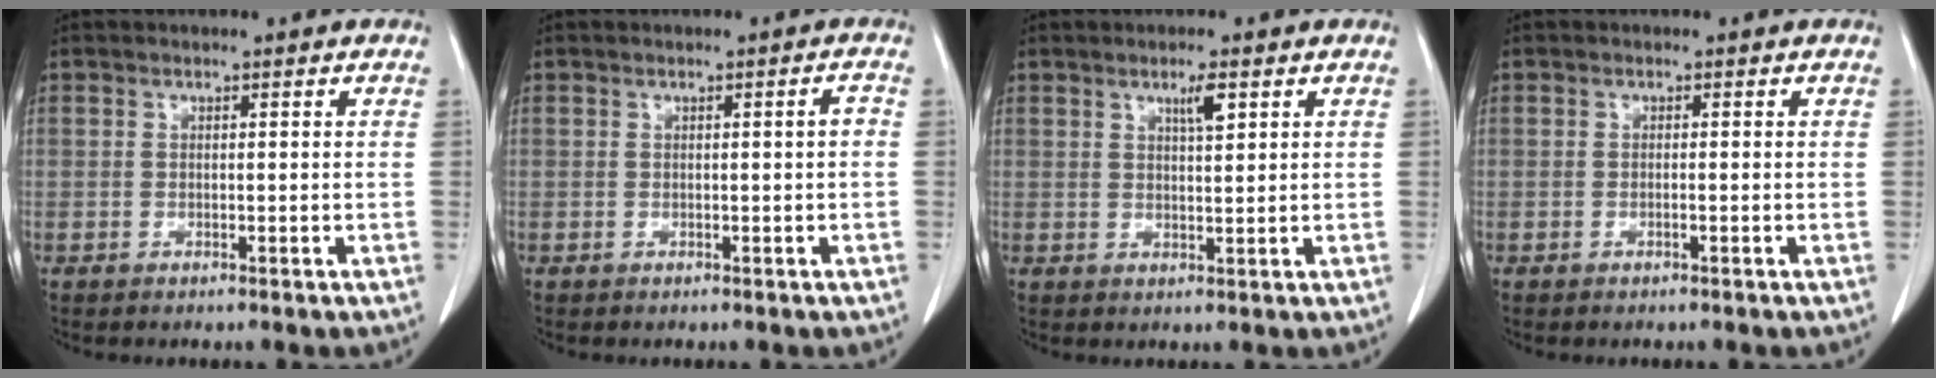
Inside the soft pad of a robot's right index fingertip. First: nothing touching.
{"total": 1.2, "force": [-0.1, 0.0, 1.2], "torque": [-0.020, 0.002, -0.001]}
{"total": 2.9, "force": [1.6, 0.3, 2.5], "torque": [-0.045, -0.003, 0.026]}
{"total": 0.0}